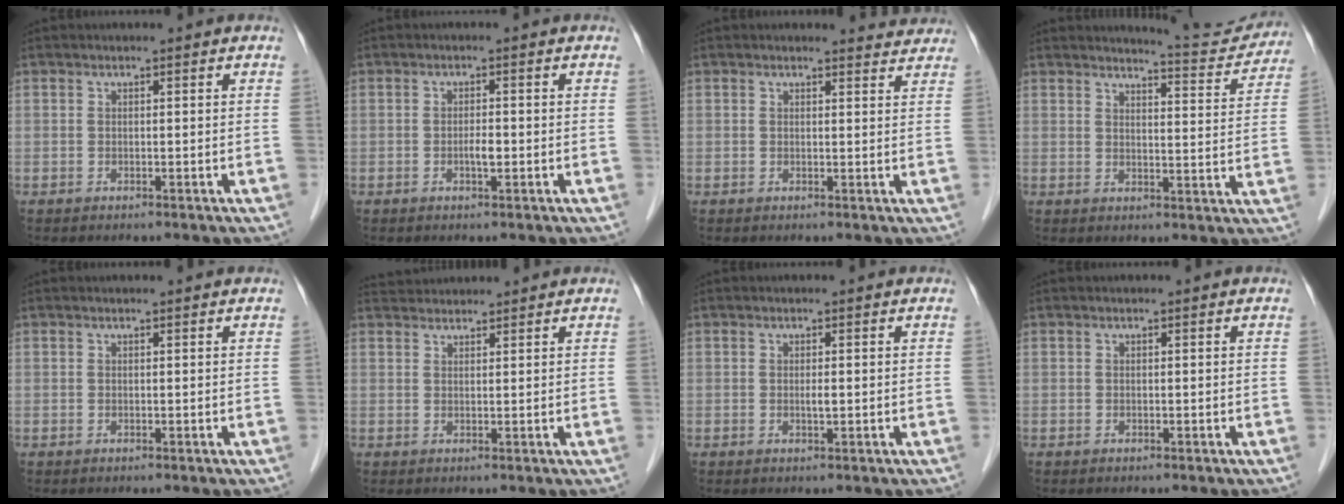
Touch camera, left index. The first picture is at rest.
{"total": 1.6, "force": [-0.5, 0.4, 1.5], "torque": [-0.027, 0.001, -0.009]}
{"total": 3.1, "force": [3.0, 0.7, -0.2], "torque": [0.000, -0.010, 0.018]}
{"total": 8.0, "force": [7.9, 0.1, 0.1], "torque": [-0.003, -0.022, 0.093]}
{"total": 0.7, "force": [0.7, 0.1, 0.1], "torque": [-0.005, 0.005, 0.007]}
{"total": 3.3, "force": [3.3, 0.3, 0.1], "torque": [-0.008, 0.031, 0.063]}
{"total": 0.9, "force": [0.0, 0.1, 0.8], "torque": [-0.016, -0.002, 0.000]}
{"total": 0.0}